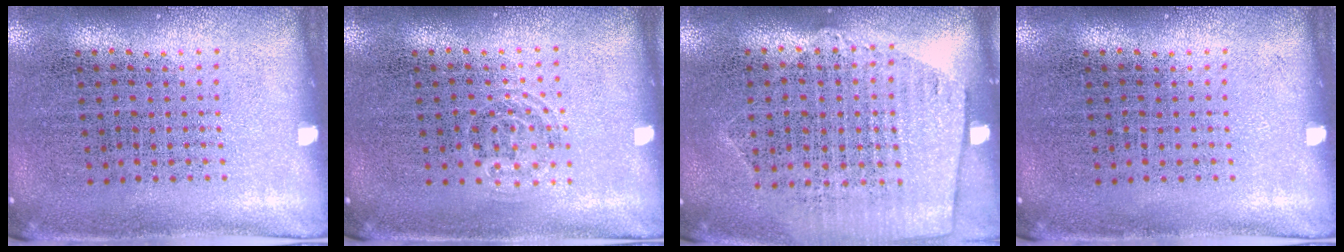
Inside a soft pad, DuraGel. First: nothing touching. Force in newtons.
{"total": 0.7, "press": 0.6, "slide": 0.5}
{"total": 1.0, "press": 0.8, "slide": 0.5}
{"total": 0.0}